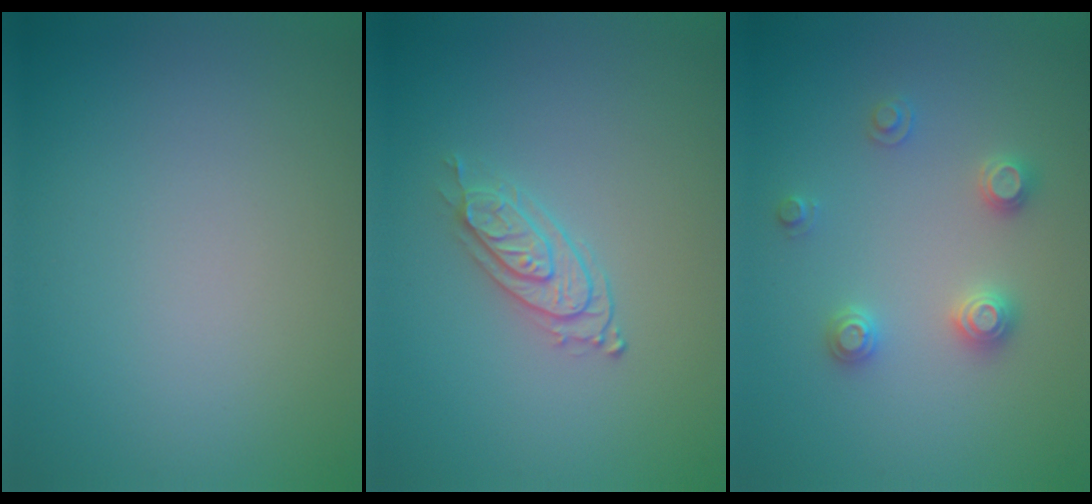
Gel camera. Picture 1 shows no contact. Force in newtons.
{"total": 2.3, "press": 2.0, "slide": 1.1}
{"total": 2.5, "press": 2.5, "slide": 0.3}